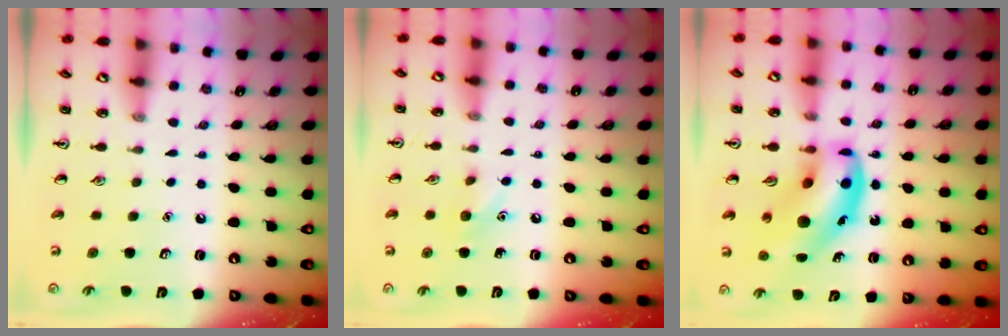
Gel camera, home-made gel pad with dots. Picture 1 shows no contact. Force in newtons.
{"total": 6.4, "press": 6.1, "slide": 2.1}
{"total": 16.2, "press": 15.6, "slide": 4.3}